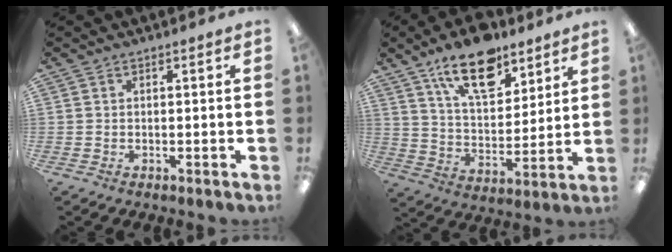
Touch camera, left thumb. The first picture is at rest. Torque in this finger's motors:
{"motor_torque": [0.41, 0.43, 1.53, -1.24, 0.28]}